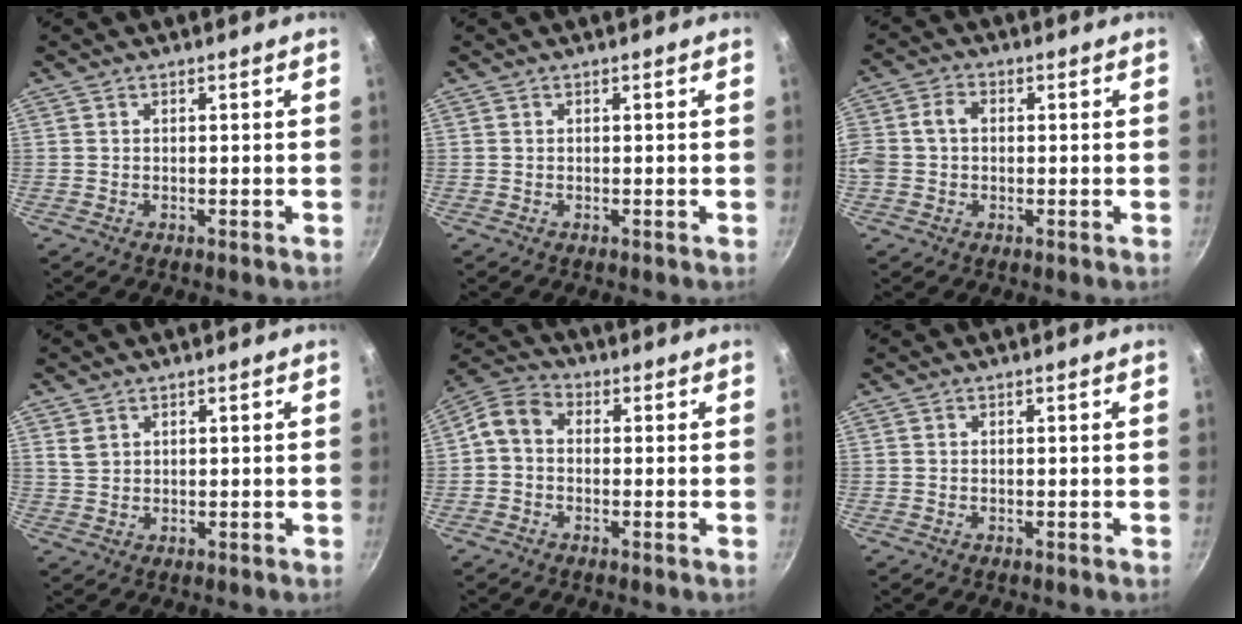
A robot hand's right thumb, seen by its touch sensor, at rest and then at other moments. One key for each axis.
{"total": 0.0}
{"total": 6.3, "fx": 0.2, "fy": 4.9, "fz": 4.0, "tx": -0.080, "ty": 0.018, "tz": -0.011}
{"total": 2.3, "fx": 1.3, "fy": 1.7, "fz": 1.0, "tx": -0.012, "ty": 0.001, "tz": 0.029}
{"total": 5.6, "fx": -0.8, "fy": 4.3, "fz": 3.5, "tx": -0.069, "ty": 0.028, "tz": -0.034}
{"total": 0.0}